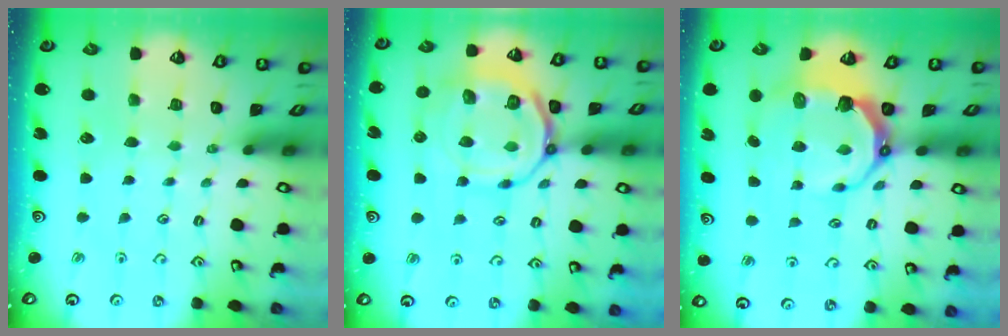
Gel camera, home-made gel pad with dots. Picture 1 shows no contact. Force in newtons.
{"total": 13.7, "press": 13.5, "slide": 2.2}
{"total": 9.1, "press": 7.8, "slide": 4.7}